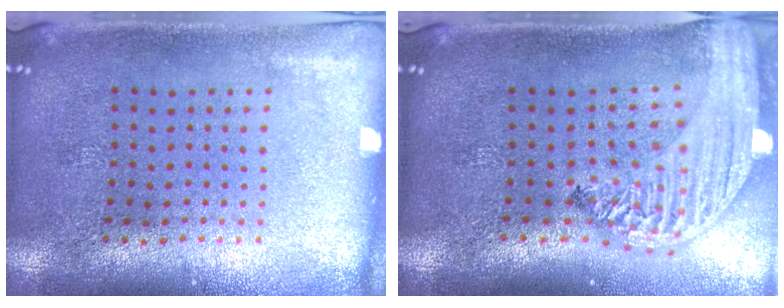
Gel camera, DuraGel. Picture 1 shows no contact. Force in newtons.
{"total": 2.7, "press": 2.2, "slide": 1.5}